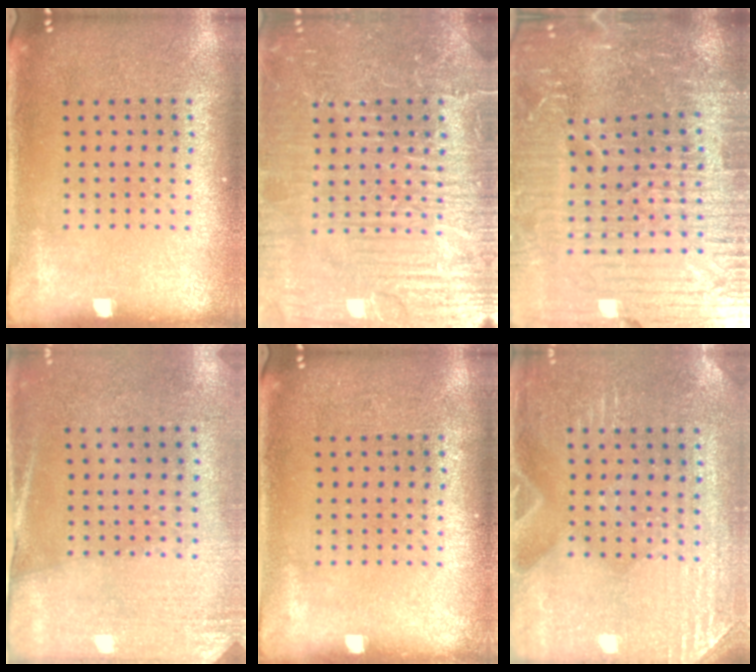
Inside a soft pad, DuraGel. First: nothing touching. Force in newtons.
{"total": 5.7, "press": 5.6, "slide": 0.7}
{"total": 6.8, "press": 6.0, "slide": 3.3}
{"total": 2.7, "press": 2.3, "slide": 1.4}
{"total": 0.0}
{"total": 2.9, "press": 2.8, "slide": 0.4}